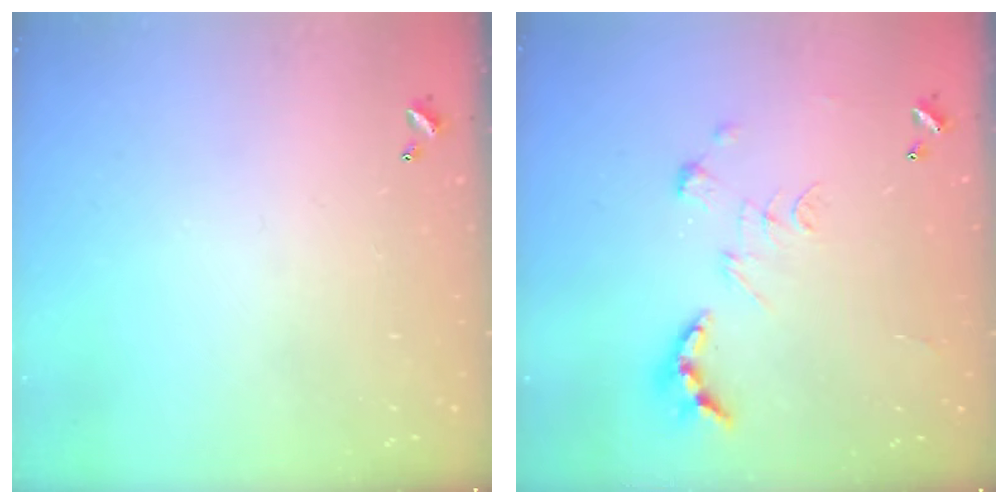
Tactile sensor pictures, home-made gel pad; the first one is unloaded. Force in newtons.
{"total": 2.6, "press": 1.9, "slide": 1.8}